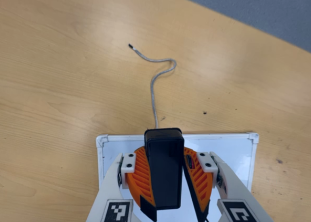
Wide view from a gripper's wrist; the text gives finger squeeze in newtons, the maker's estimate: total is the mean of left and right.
{"total": 11.5, "left": 10.8, "right": 12.2}